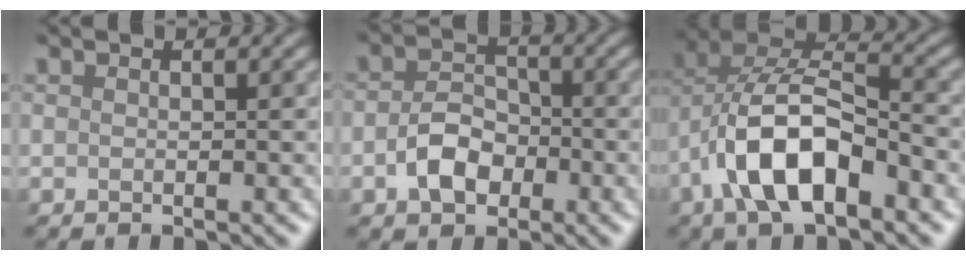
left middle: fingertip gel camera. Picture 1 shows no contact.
{"total": 3.2, "force": [-1.3, 2.3, 1.8], "torque": [-0.041, 0.006, -0.025]}
{"total": 8.9, "force": [-3.4, 4.2, 7.0], "torque": [-0.139, 0.016, -0.065]}